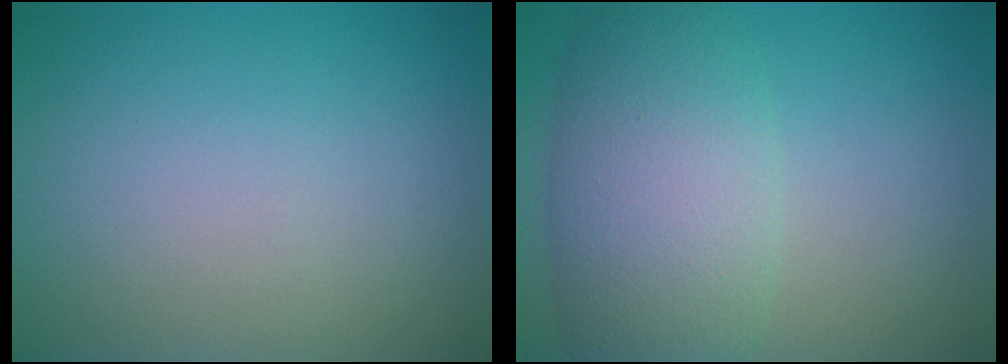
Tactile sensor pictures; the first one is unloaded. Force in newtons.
{"total": 7.2, "press": 7.2, "slide": 0.1}